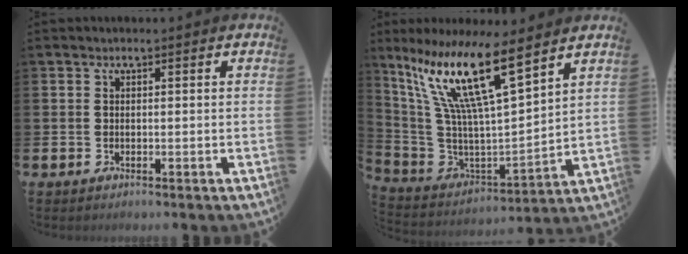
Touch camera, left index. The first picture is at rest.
{"total": 14.6, "force": [8.9, 2.8, 11.2], "torque": [-0.265, -0.058, 0.143]}